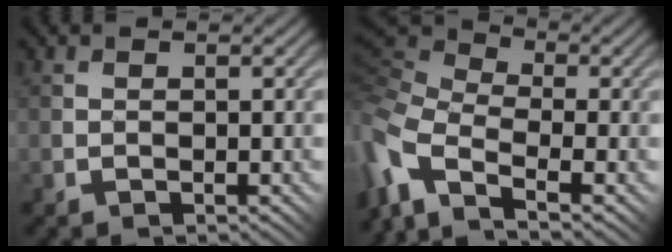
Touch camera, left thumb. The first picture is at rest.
{"total": 9.9, "force": [-4.7, 4.6, 7.5], "torque": [-0.202, -0.013, -0.085]}